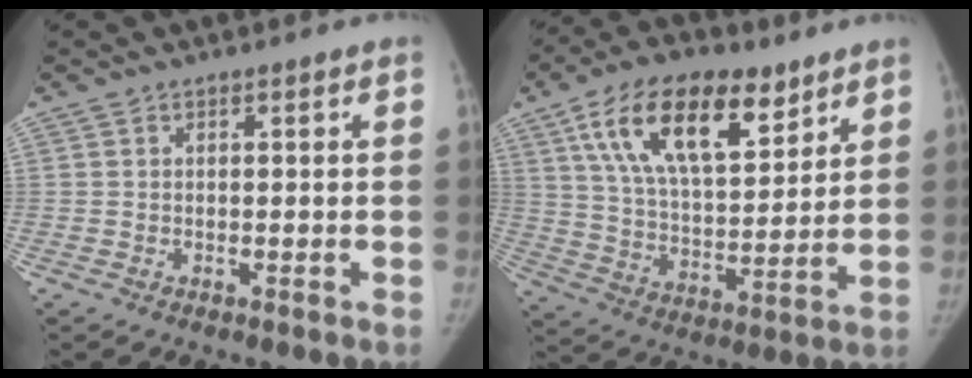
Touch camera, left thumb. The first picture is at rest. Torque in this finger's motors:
{"motor_torque": [2.21, 2.27, 1.59, -1.18, 0.46]}